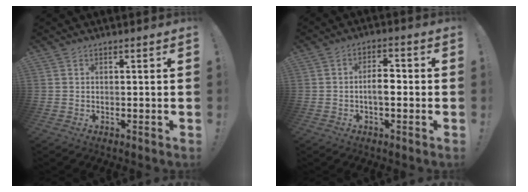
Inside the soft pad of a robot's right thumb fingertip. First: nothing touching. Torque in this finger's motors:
{"motor_torque": [-0.03, 0.21, 0.37, -0.34, 0.02]}